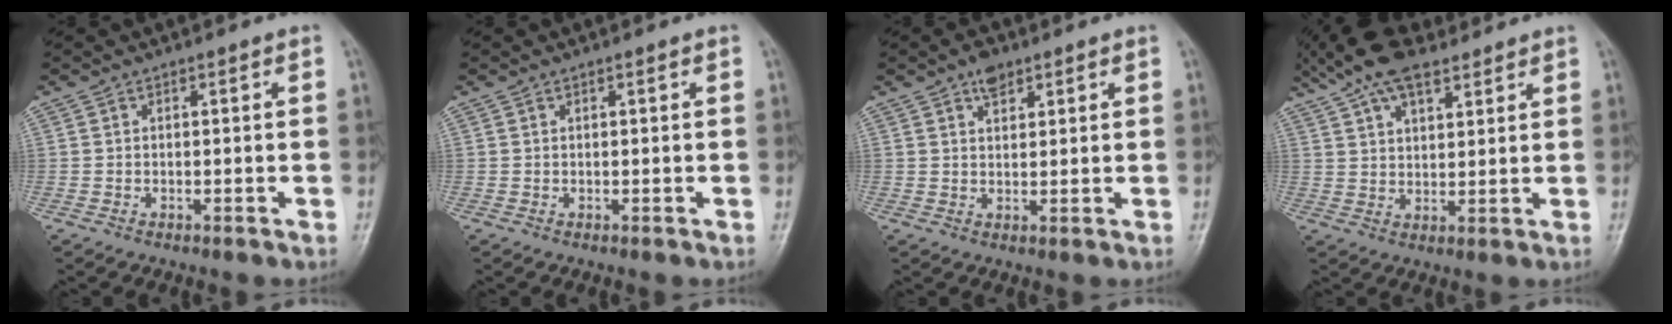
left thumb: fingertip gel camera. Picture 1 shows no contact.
{"total": 0.0}
{"total": 3.5, "force": [2.3, 2.0, 1.8], "torque": [-0.012, -0.010, 0.035]}
{"total": 11.9, "force": [8.4, 5.3, 6.6], "torque": [-0.101, 0.000, 0.149]}